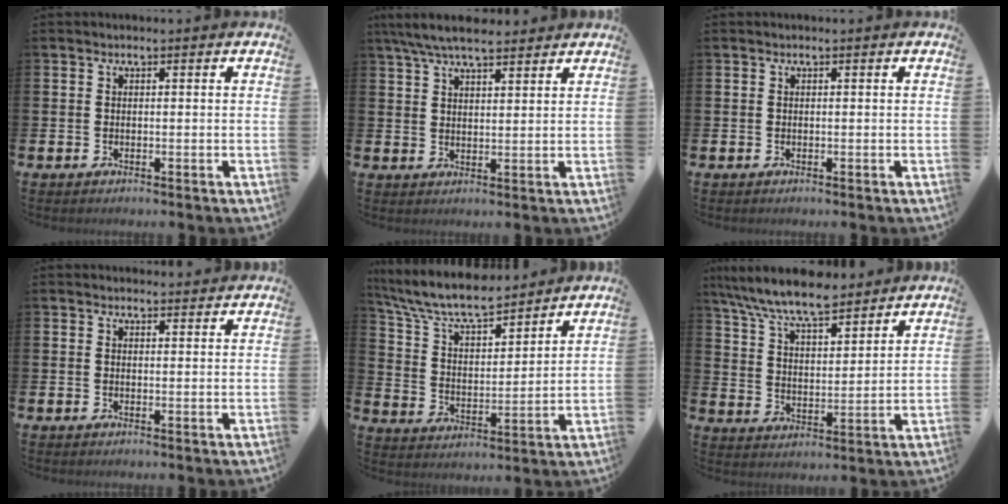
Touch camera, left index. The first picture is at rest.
{"total": 6.3, "force": [5.6, 1.4, 2.5], "torque": [-0.061, -0.016, 0.103]}
{"total": 0.0}
{"total": 1.1, "force": [1.1, 0.3, 0.1], "torque": [0.006, -0.002, 0.018]}
{"total": 8.7, "force": [8.0, 1.9, 3.0], "torque": [-0.098, -0.046, 0.142]}
{"total": 8.5, "force": [7.8, 1.5, 3.0], "torque": [-0.094, -0.037, 0.142]}